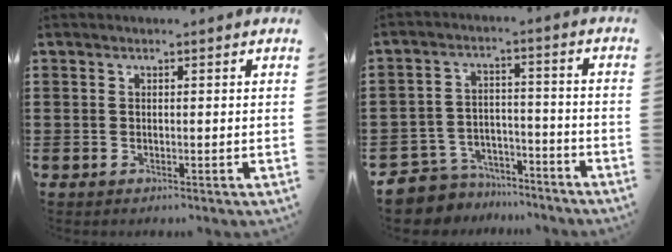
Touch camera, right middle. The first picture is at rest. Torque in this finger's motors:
{"motor_torque": [0.11, 0.25, 0.11, 0.00]}